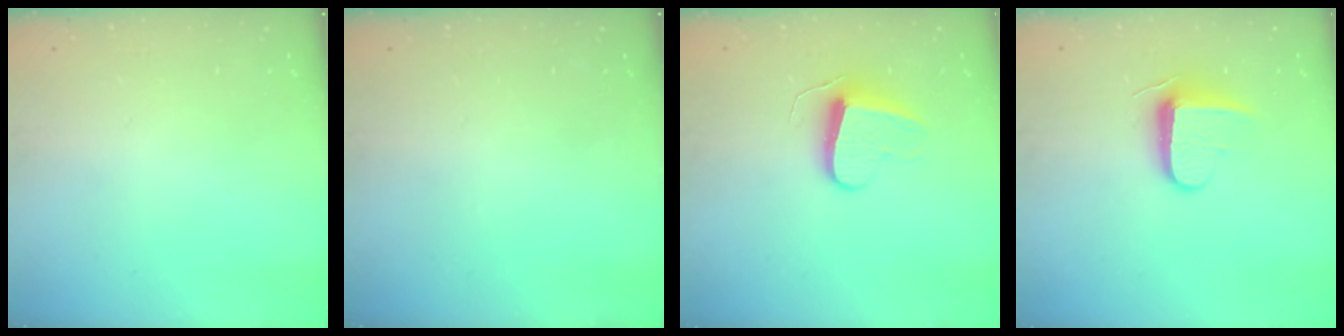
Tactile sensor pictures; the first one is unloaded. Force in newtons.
{"total": 0.0}
{"total": 9.4, "press": 9.3, "slide": 0.9}
{"total": 8.9, "press": 8.9, "slide": 0.9}